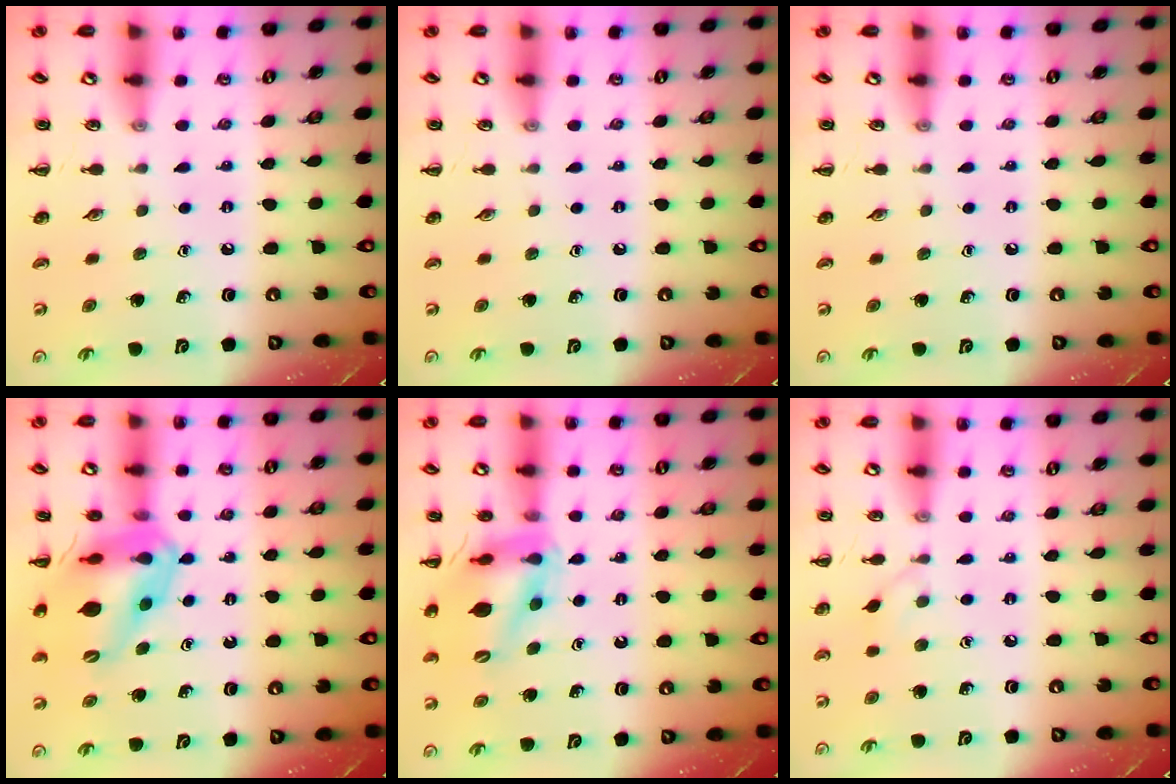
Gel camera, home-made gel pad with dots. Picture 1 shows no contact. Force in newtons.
{"total": 0.0}
{"total": 0.0}
{"total": 17.3, "press": 16.9, "slide": 3.8}
{"total": 16.9, "press": 16.7, "slide": 2.5}
{"total": 2.8, "press": 2.5, "slide": 1.1}